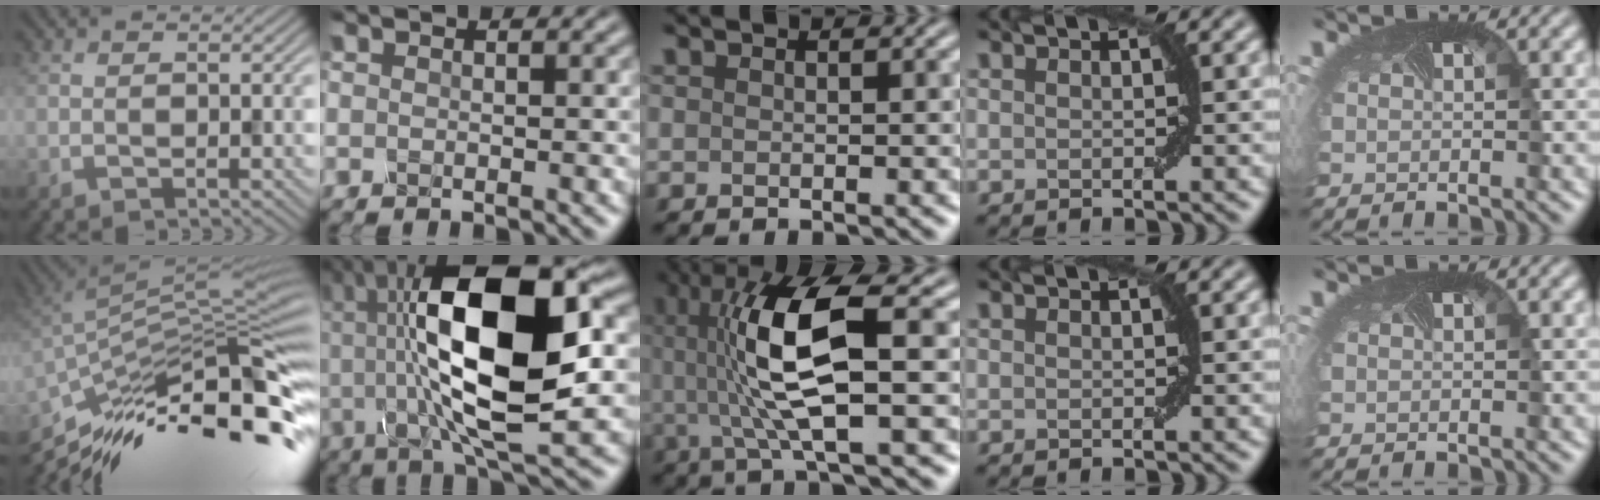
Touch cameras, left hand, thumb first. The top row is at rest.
{"thumb": {"total": 16.2, "force": [-8.9, 4.1, 12.9], "torque": [-0.247, 0.012, -0.161]}, "index": {"total": 15.6, "force": [1.8, 5.2, 14.6], "torque": [-0.252, 0.007, 0.026]}, "middle": {"total": 10.2, "force": [1.2, 2.5, 9.8], "torque": [-0.188, 0.006, 0.029]}}